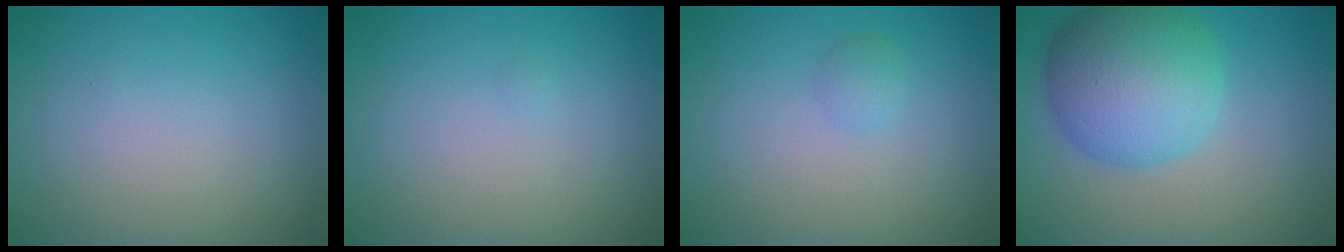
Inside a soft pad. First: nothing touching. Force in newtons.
{"total": 0.0}
{"total": 0.9, "press": 0.9, "slide": 0.0}
{"total": 8.9, "press": 8.9, "slide": 0.2}